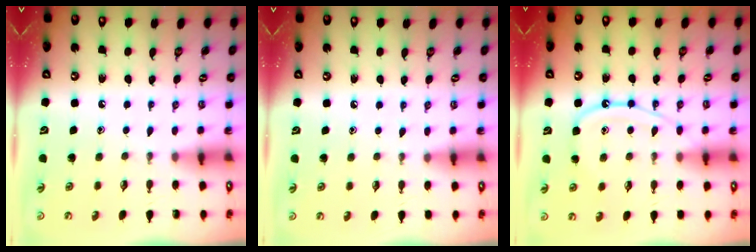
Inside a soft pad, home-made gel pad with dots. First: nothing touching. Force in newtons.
{"total": 4.0, "press": 3.9, "slide": 0.5}
{"total": 11.8, "press": 11.8, "slide": 1.1}